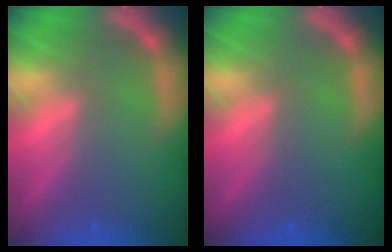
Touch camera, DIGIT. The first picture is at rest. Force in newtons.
{"total": 0.0}